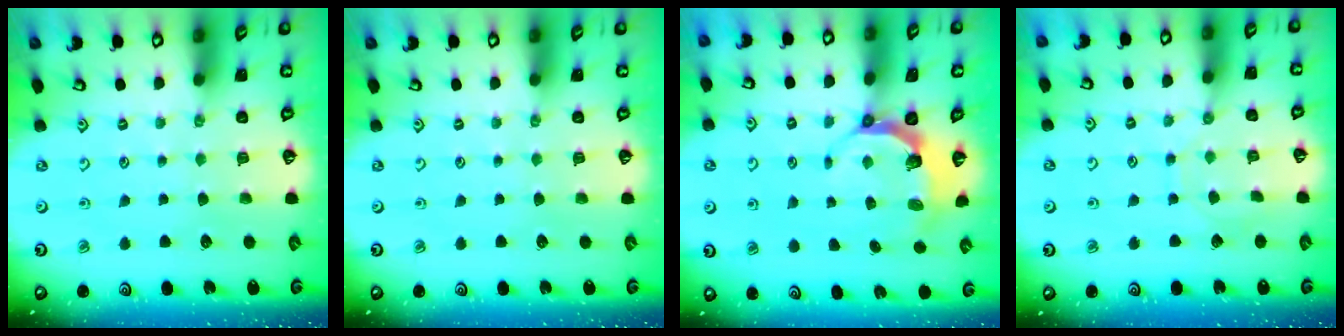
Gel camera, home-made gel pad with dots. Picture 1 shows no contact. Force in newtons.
{"total": 0.0}
{"total": 5.8, "press": 4.6, "slide": 3.4}
{"total": 7.3, "press": 7.2, "slide": 0.5}